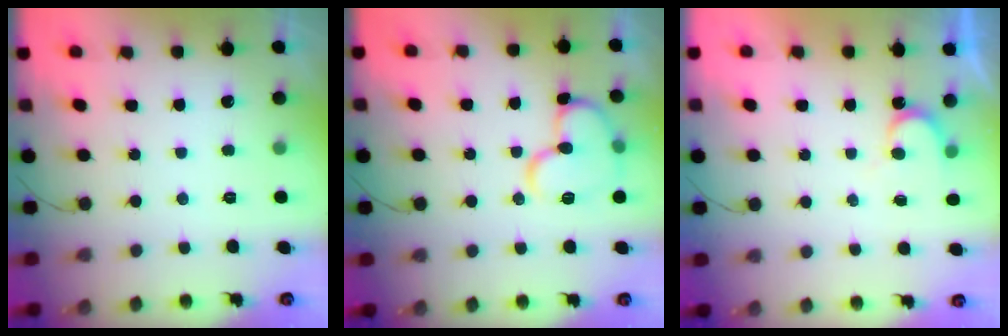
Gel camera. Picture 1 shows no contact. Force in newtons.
{"total": 14.1, "press": 14.0, "slide": 1.8}
{"total": 3.9, "press": 3.9, "slide": 0.4}